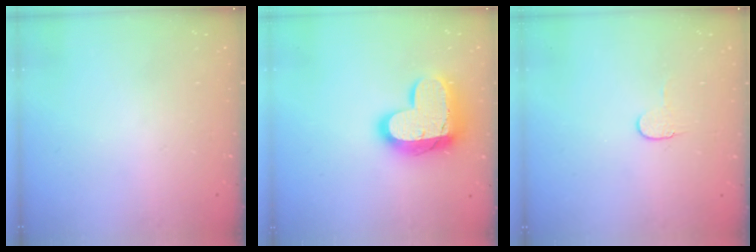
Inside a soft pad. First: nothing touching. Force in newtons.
{"total": 17.8, "press": 17.8, "slide": 1.3}
{"total": 5.0, "press": 4.9, "slide": 0.4}